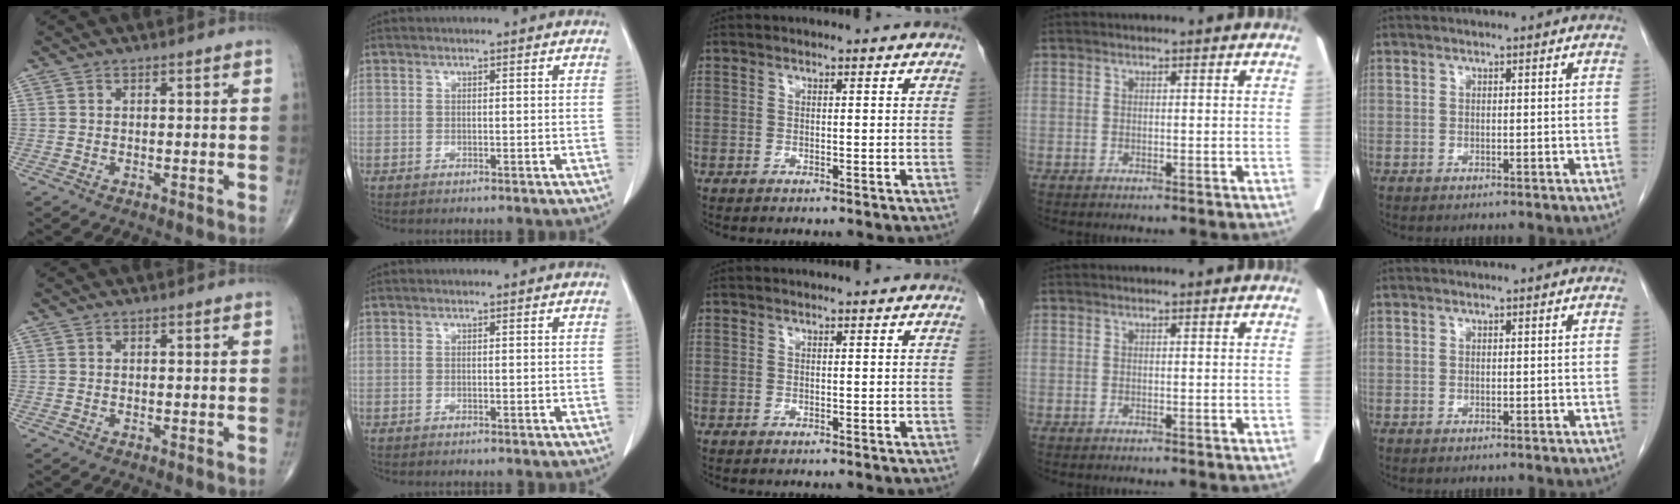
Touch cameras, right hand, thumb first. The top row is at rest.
{}